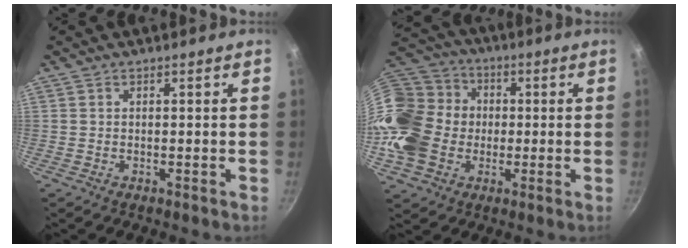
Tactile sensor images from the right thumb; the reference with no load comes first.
{"total": 20.3, "force": [-1.9, 17.2, 10.7], "torque": [-0.215, 0.048, -0.034]}